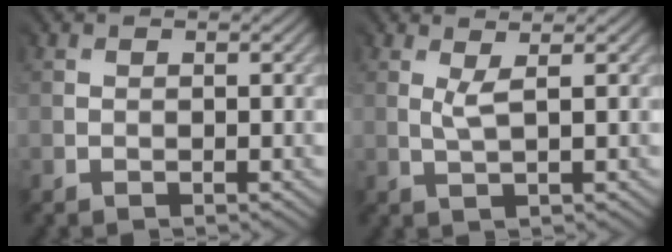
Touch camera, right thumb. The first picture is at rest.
{"total": 1.5, "force": [1.4, -0.4, 0.3], "torque": [-0.011, 0.004, 0.029]}